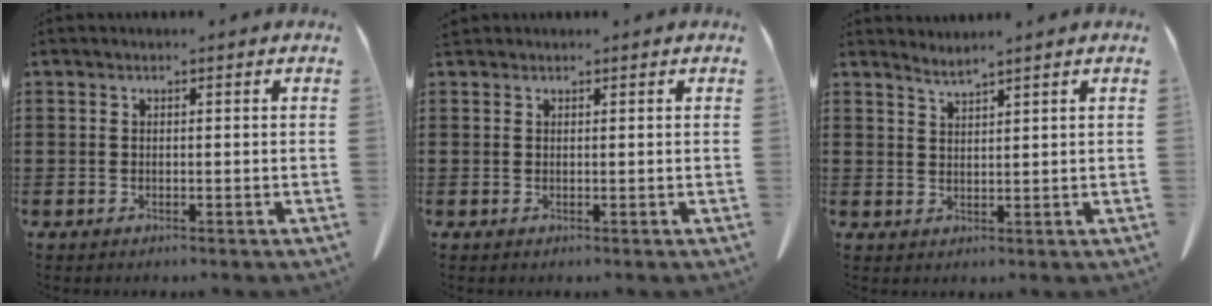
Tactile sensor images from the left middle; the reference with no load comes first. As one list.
[{"total": 0.7, "force": [0.6, 0.2, 0.1], "torque": [-0.005, 0.001, 0.013]}, {"total": 1.7, "force": [1.6, -0.2, 0.2], "torque": [-0.008, -0.002, 0.032]}]